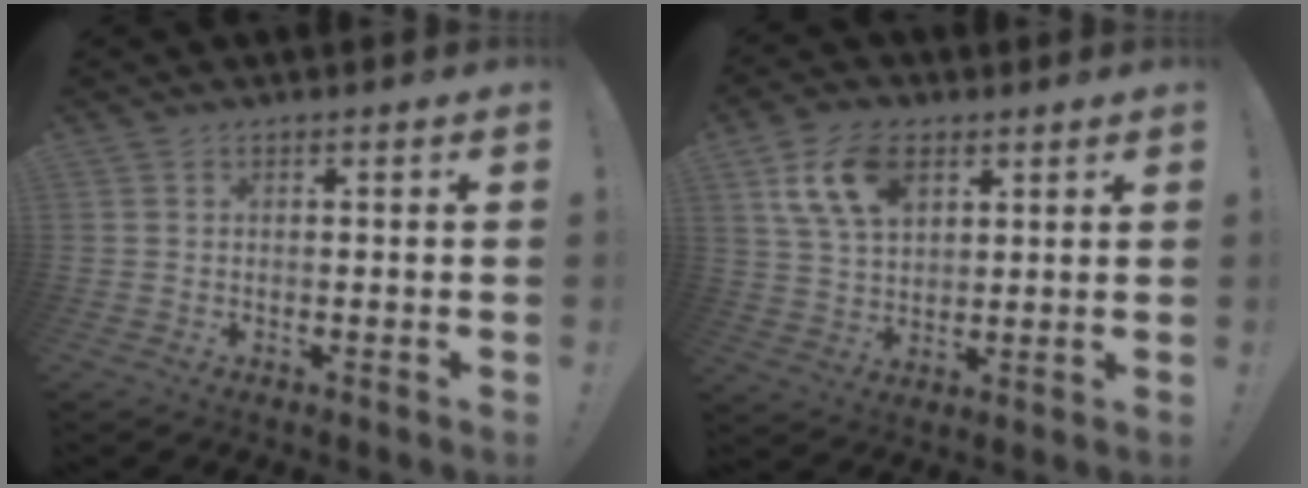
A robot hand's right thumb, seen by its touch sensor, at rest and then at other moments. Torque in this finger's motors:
{"motor_torque": [0.40, 0.43, 0.10, 0.05, 0.07]}